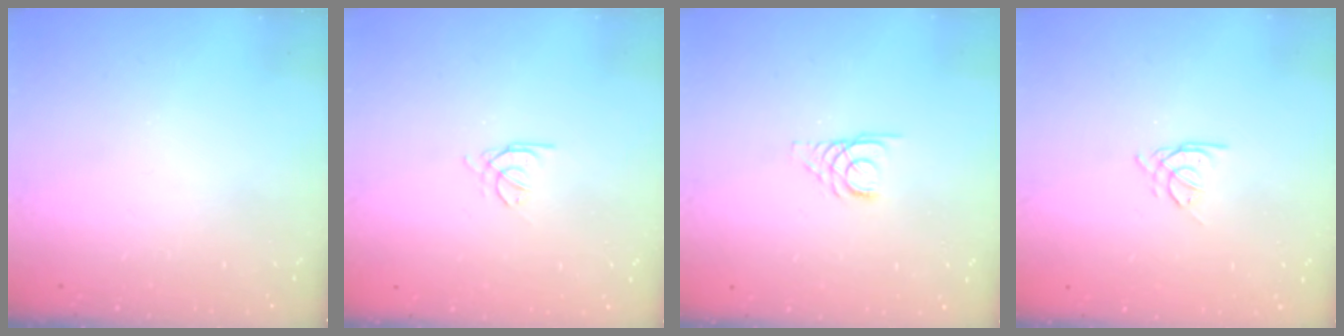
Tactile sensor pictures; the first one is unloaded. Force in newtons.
{"total": 1.2, "press": 1.1, "slide": 0.4}
{"total": 3.4, "press": 3.3, "slide": 0.3}
{"total": 1.9, "press": 1.9, "slide": 0.4}